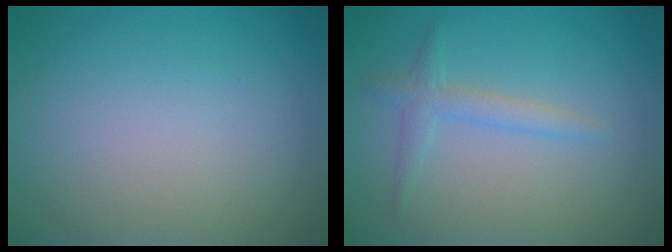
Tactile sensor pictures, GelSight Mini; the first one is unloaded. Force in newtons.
{"total": 1.8, "press": 1.7, "slide": 0.1}